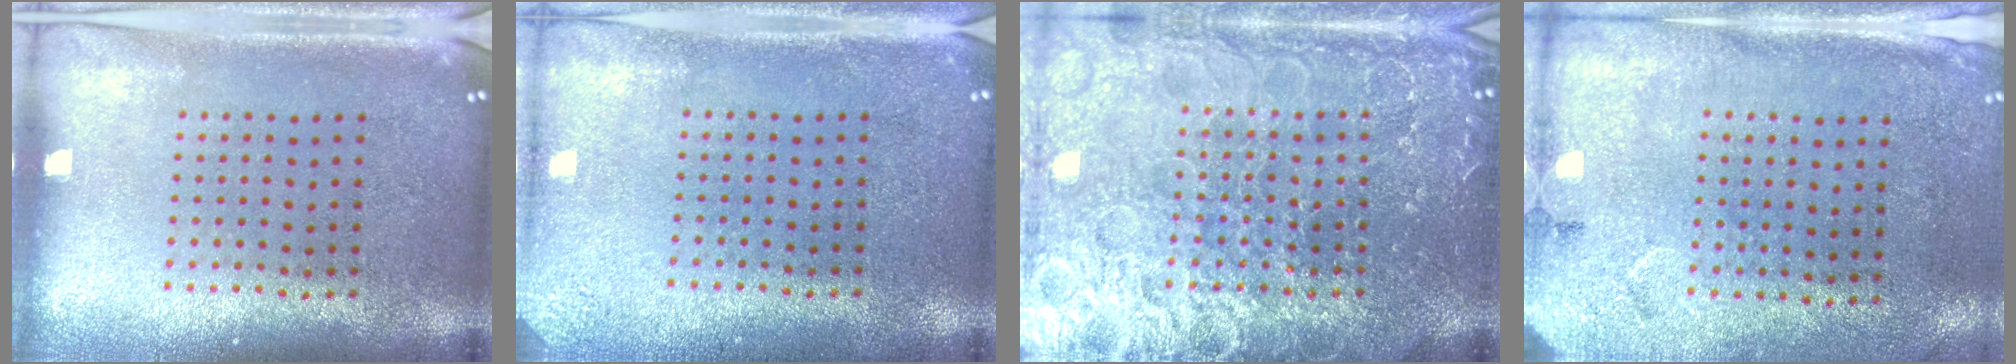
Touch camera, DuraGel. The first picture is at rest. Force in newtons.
{"total": 1.7, "press": 1.7, "slide": 0.2}
{"total": 7.0, "press": 7.0, "slide": 1.0}
{"total": 2.7, "press": 2.2, "slide": 1.6}